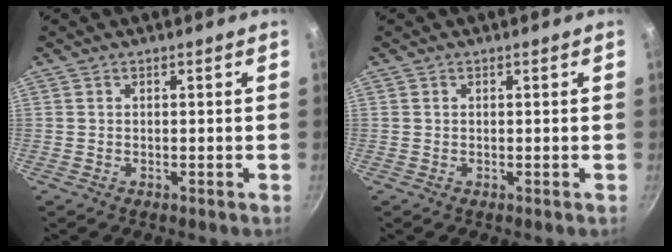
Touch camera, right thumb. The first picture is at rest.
{"total": 0.0}